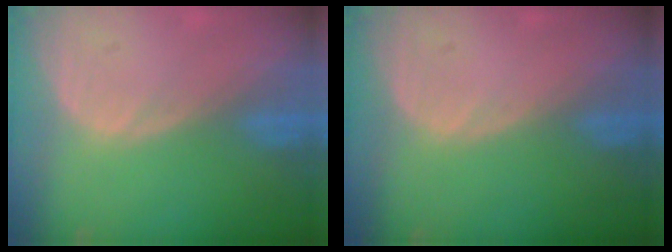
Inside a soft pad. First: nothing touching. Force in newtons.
{"total": 0.0}